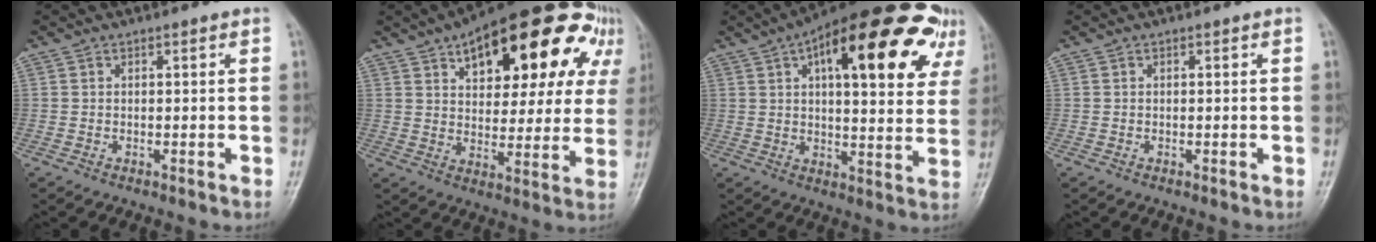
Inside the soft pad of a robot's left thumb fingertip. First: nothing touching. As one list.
[{"total": 26.0, "force": [12.3, 12.6, 19.1], "torque": [-0.224, 0.008, 0.171]}, {"total": 26.9, "force": [12.0, 10.5, 21.6], "torque": [-0.276, 0.006, 0.163]}, {"total": 0.0}]